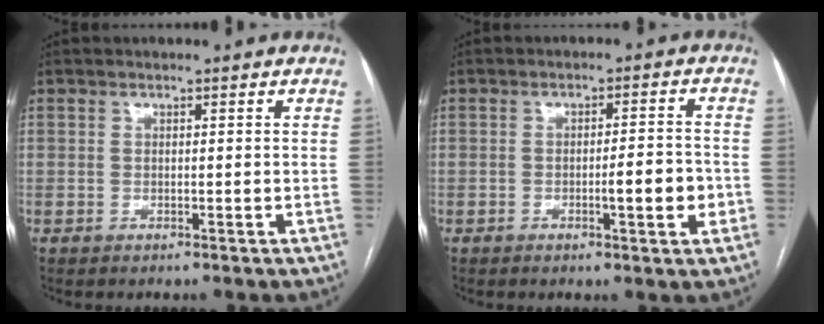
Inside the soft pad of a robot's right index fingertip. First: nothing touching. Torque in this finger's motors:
{"motor_torque": [0.87, -0.24, 0.37, 0.07]}